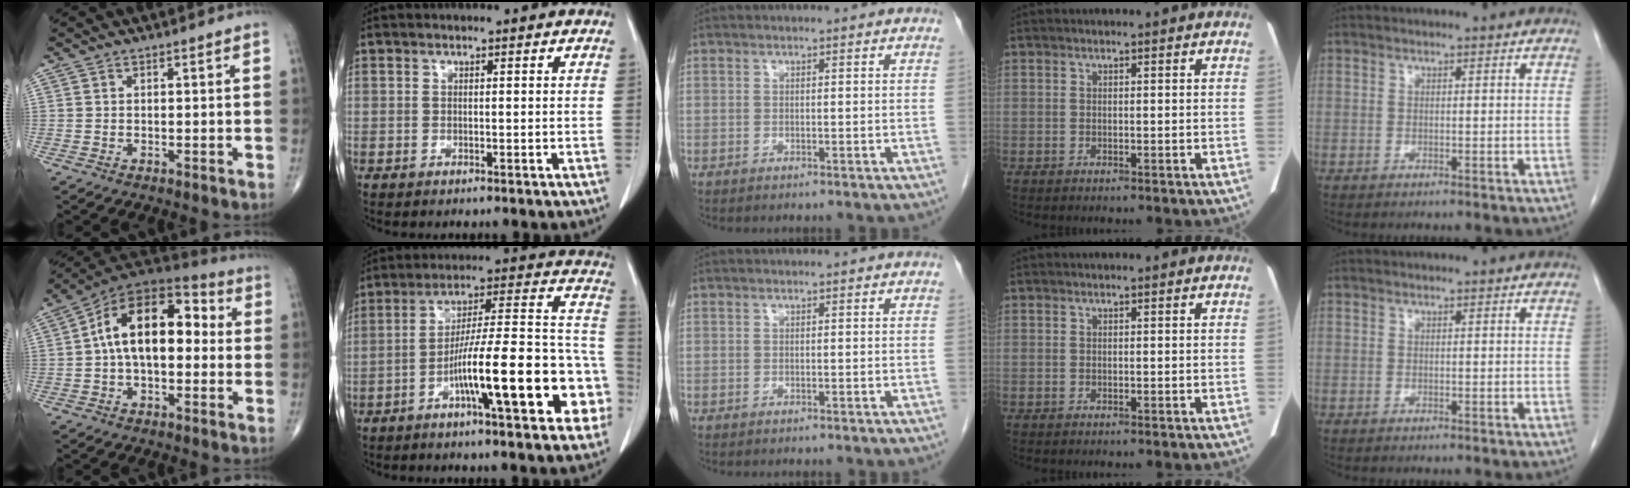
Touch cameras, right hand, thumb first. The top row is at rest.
{"thumb": {"total": 17.6, "force": [1.4, 10.0, 14.4], "torque": [-0.213, 0.050, 0.011]}, "index": {"total": 19.5, "force": [-7.4, 2.8, 17.8], "torque": [-0.220, 0.034, -0.105]}}